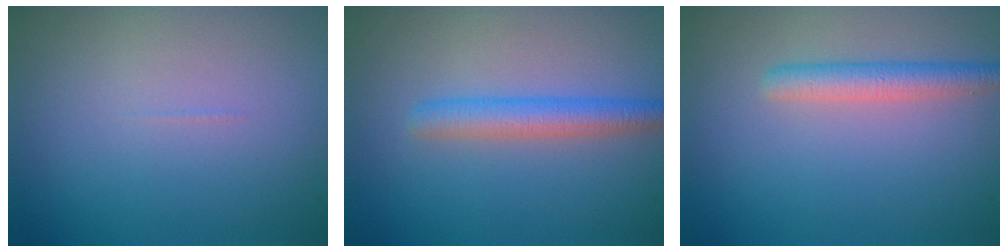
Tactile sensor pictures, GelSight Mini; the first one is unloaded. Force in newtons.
{"total": 2.9, "press": 2.9, "slide": 0.0}
{"total": 2.6, "press": 2.6, "slide": 0.1}